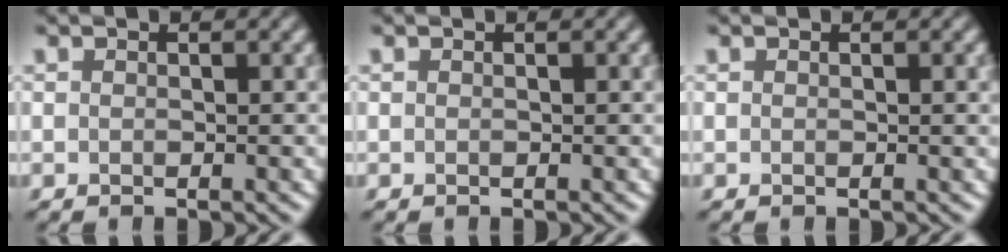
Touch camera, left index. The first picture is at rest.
{"total": 0.0}
{"total": 0.7, "force": [0.1, 0.1, 0.6], "torque": [-0.007, 0.001, 0.000]}